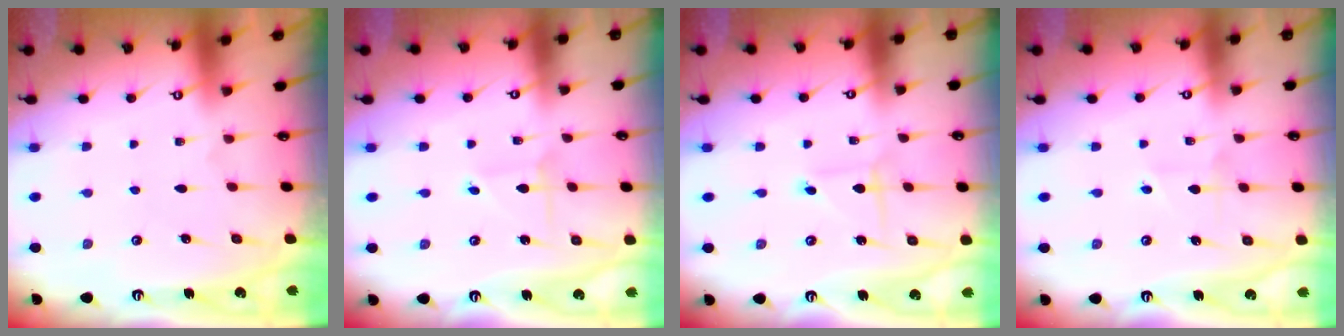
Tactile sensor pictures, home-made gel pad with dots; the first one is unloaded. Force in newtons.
{"total": 2.3, "press": 2.3, "slide": 0.2}
{"total": 1.0, "press": 1.0, "slide": 0.1}
{"total": 3.4, "press": 3.2, "slide": 1.1}